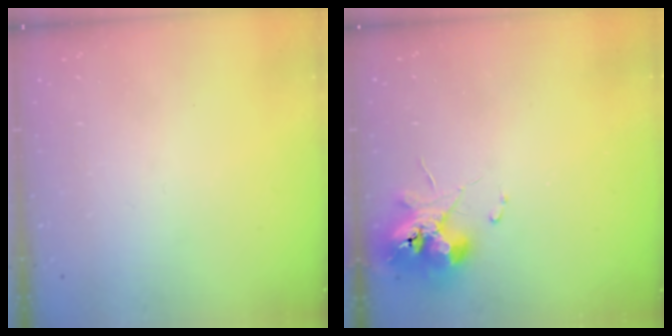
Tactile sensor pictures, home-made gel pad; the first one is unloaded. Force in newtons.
{"total": 11.3, "press": 11.2, "slide": 0.9}